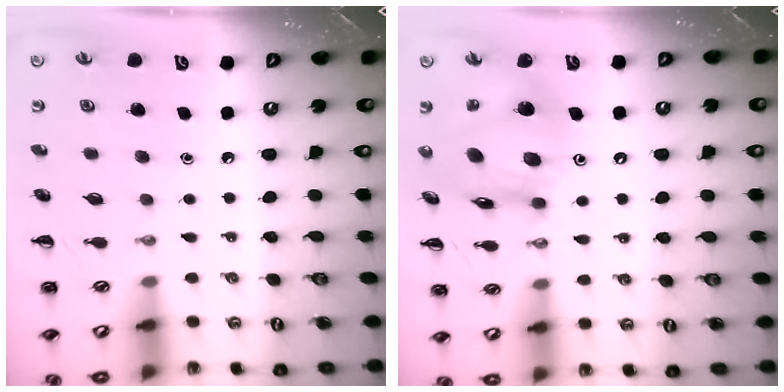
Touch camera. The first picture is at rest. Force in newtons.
{"total": 14.3, "press": 13.9, "slide": 3.4}